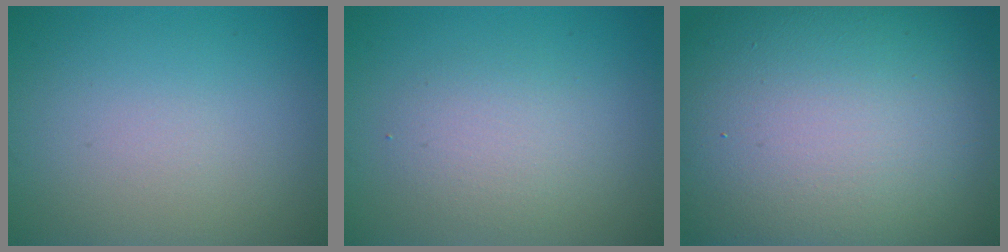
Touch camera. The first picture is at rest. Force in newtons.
{"total": 2.5, "press": 2.5, "slide": 0.2}
{"total": 20.6, "press": 20.5, "slide": 1.3}